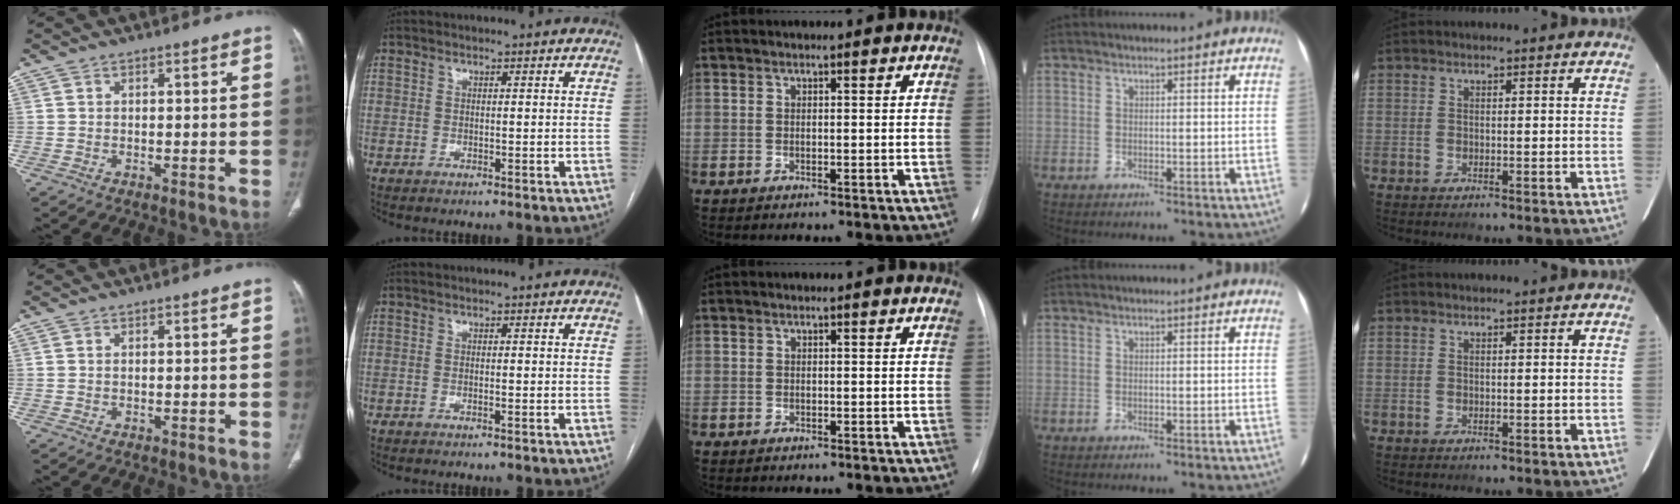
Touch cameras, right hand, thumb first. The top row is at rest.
{"middle": {"total": 0.6, "force": [-0.4, 0.4, 0.0], "torque": [-0.007, 0.002, -0.007]}}